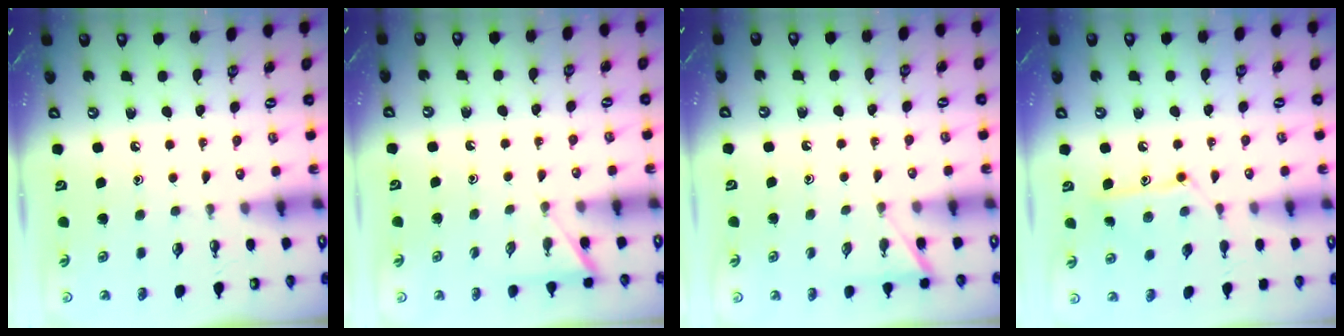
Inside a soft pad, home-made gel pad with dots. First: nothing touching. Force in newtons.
{"total": 3.1, "press": 3.1, "slide": 0.4}
{"total": 4.1, "press": 4.1, "slide": 0.4}
{"total": 10.6, "press": 10.6, "slide": 0.0}